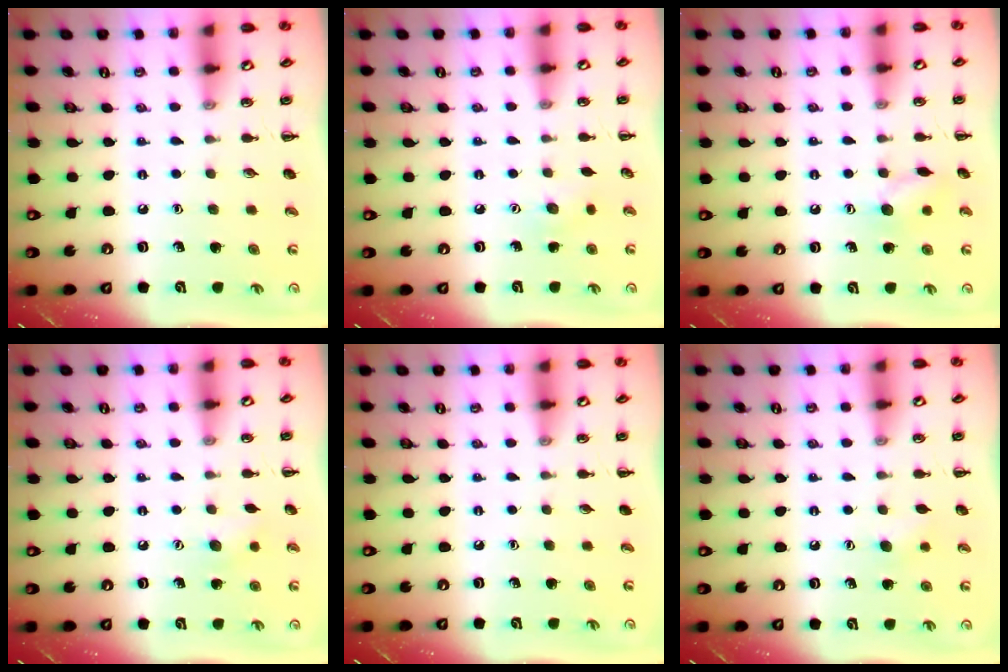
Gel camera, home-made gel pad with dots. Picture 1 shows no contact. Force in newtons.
{"total": 3.9, "press": 3.8, "slide": 0.9}
{"total": 7.6, "press": 7.6, "slide": 0.6}
{"total": 7.6, "press": 7.3, "slide": 2.0}
{"total": 0.0}
{"total": 5.0, "press": 4.9, "slide": 1.3}